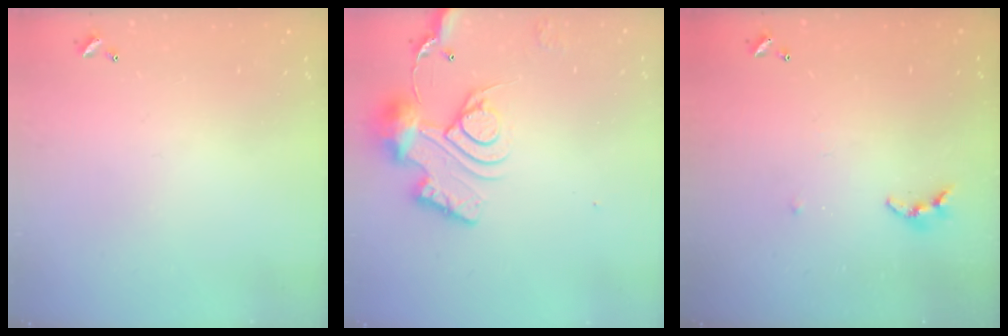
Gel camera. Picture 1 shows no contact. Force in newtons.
{"total": 13.9, "press": 13.8, "slide": 1.6}
{"total": 4.3, "press": 4.3, "slide": 0.4}